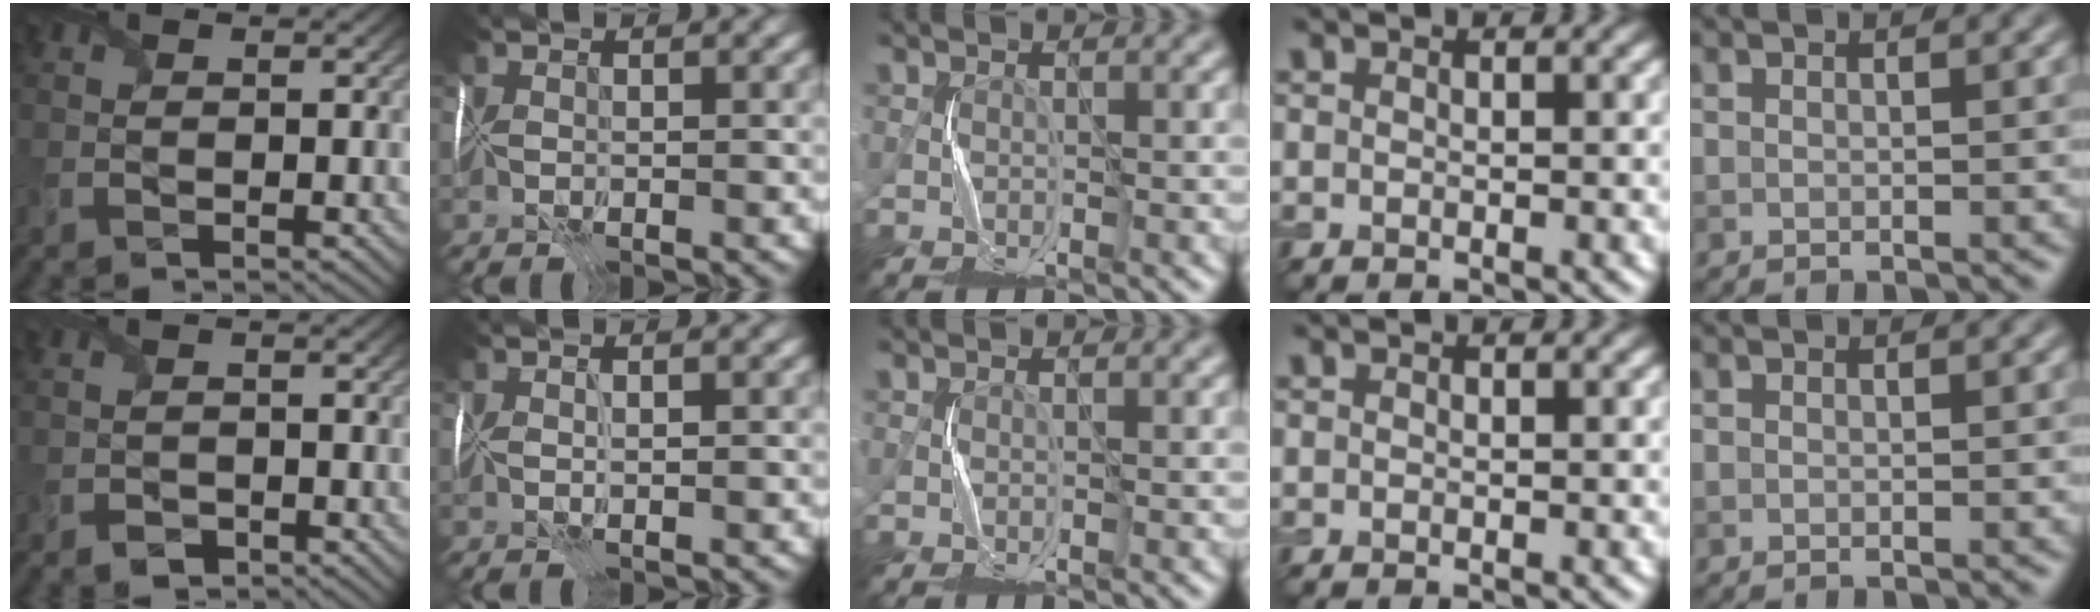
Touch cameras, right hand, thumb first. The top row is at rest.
{"thumb": {"total": 1.4, "force": [-1.1, 0.8, 0.3], "torque": [-0.011, -0.006, -0.023]}, "index": {"total": 0.9, "force": [0.1, -0.8, -0.3], "torque": [0.012, -0.003, 0.003]}}